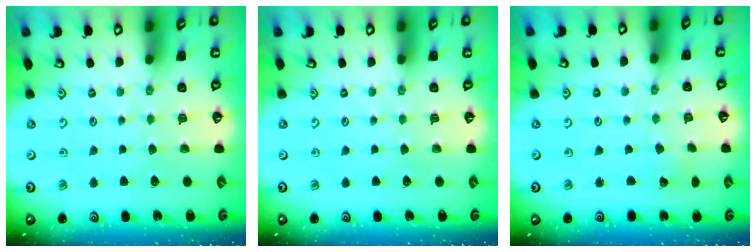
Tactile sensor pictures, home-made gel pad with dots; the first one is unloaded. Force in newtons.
{"total": 0.0}
{"total": 2.7, "press": 2.6, "slide": 0.4}